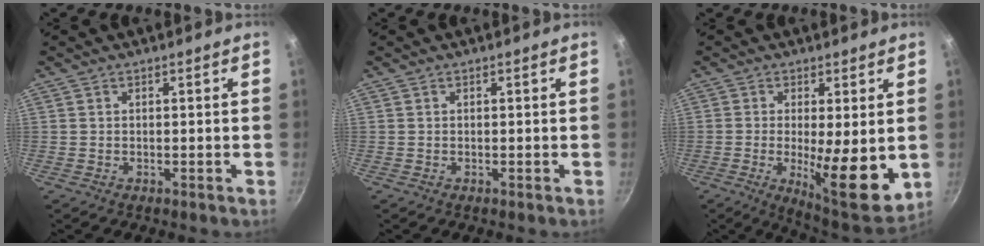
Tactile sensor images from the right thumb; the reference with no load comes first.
{"total": 0.0}
{"total": 12.9, "force": [-1.1, 3.7, 12.3], "torque": [-0.168, -0.022, -0.006]}